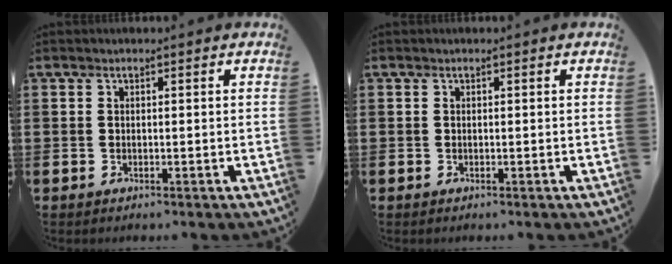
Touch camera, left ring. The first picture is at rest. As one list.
[{"total": 0.0}]